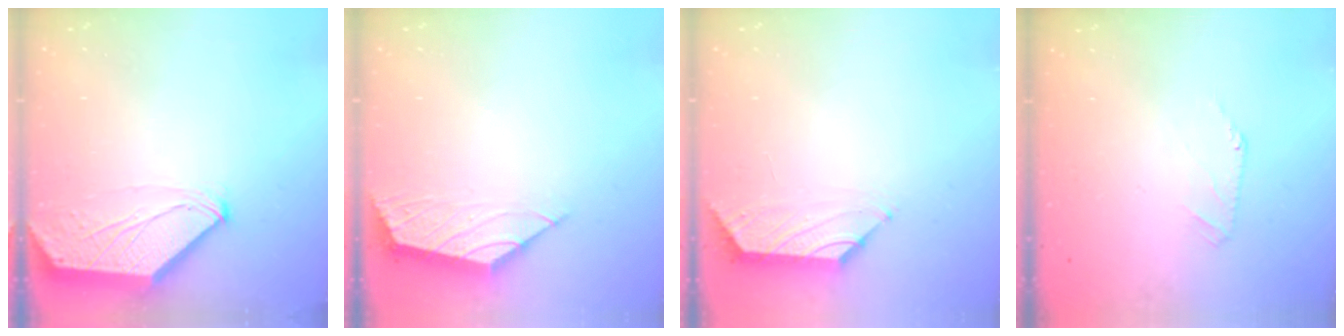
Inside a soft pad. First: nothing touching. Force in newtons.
{"total": 2.1, "press": 2.0, "slide": 0.5}
{"total": 0.0}
{"total": 2.3, "press": 2.2, "slide": 0.5}